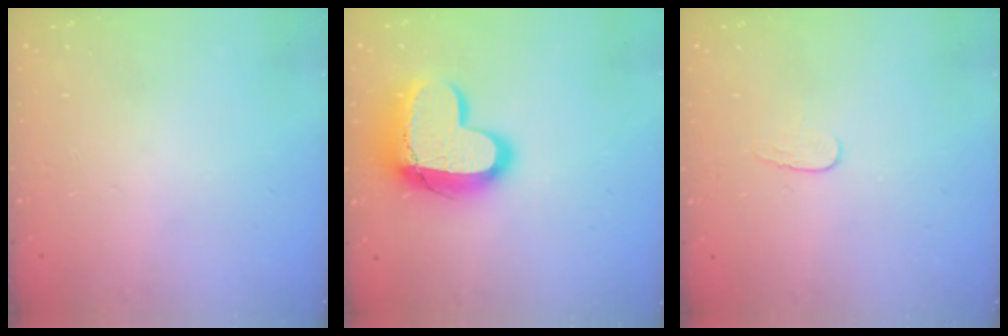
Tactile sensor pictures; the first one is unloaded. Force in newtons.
{"total": 16.7, "press": 16.7, "slide": 1.5}
{"total": 3.7, "press": 3.7, "slide": 0.4}